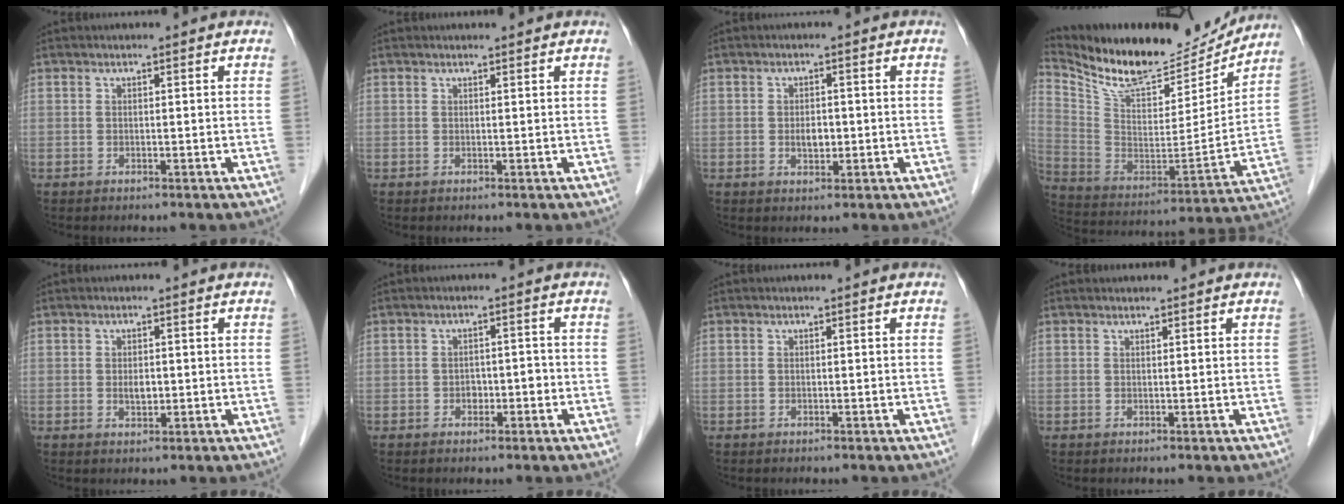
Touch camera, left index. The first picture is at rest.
{"total": 0.9, "force": [0.9, 0.0, 0.1], "torque": [-0.007, 0.005, 0.015]}
{"total": 2.3, "force": [-0.3, 1.4, 1.8], "torque": [-0.031, 0.000, -0.002]}
{"total": 20.6, "force": [18.6, 5.6, 6.9], "torque": [-0.134, -0.021, 0.305]}
{"total": 1.8, "force": [-0.1, 1.0, 1.5], "torque": [-0.026, -0.002, 0.001]}
{"total": 2.1, "force": [-0.8, 1.5, 1.3], "torque": [-0.016, 0.011, -0.010]}
{"total": 0.0}
{"total": 0.7, "force": [0.7, 0.0, 0.1], "torque": [-0.008, 0.006, 0.013]}